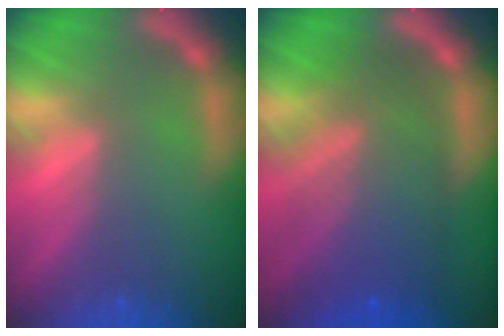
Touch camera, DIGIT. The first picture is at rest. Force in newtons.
{"total": 9.5}